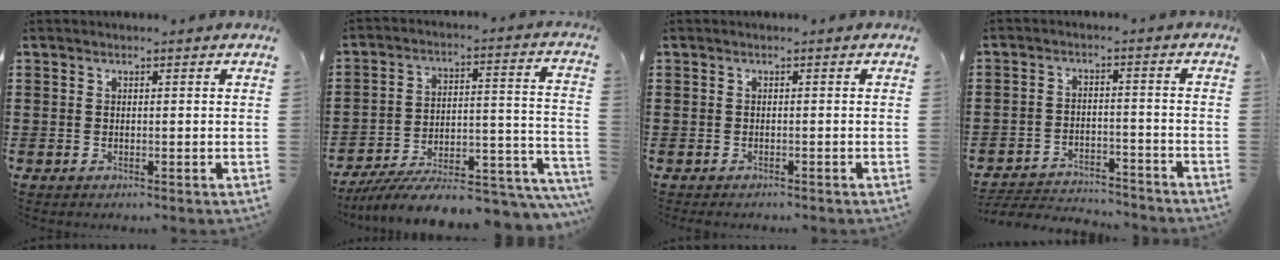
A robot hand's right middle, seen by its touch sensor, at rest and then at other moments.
{"total": 10.6, "force": [-9.3, 1.2, 4.9], "torque": [-0.068, 0.018, -0.176]}
{"total": 0.8, "force": [-0.8, 0.4, -0.1], "torque": [0.001, 0.001, -0.017]}
{"total": 3.9, "force": [-3.8, 0.9, 0.0], "torque": [-0.006, 0.004, -0.081]}